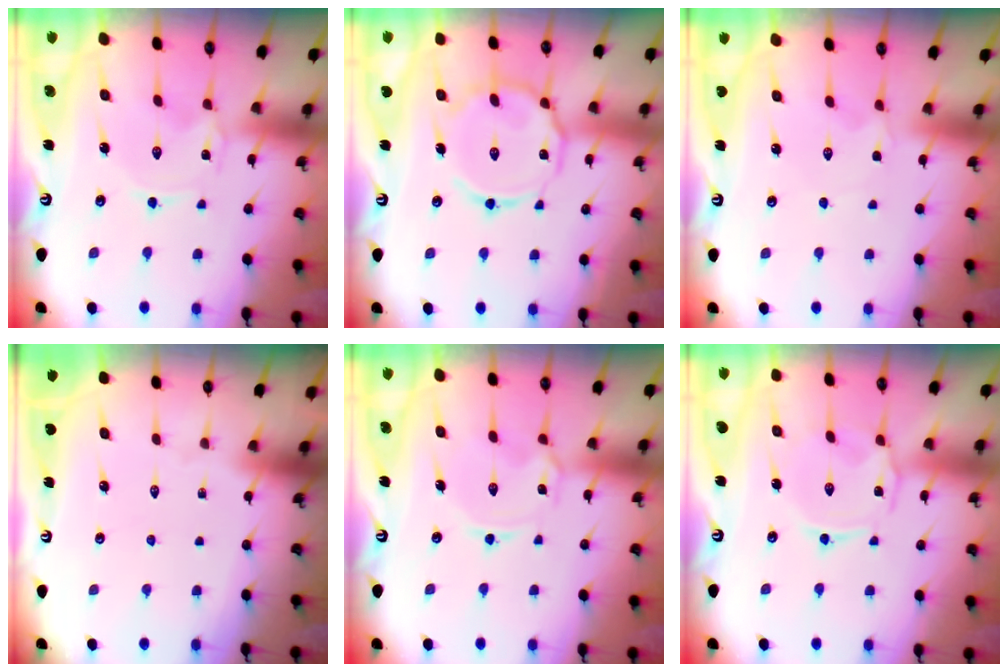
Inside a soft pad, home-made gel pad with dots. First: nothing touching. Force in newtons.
{"total": 13.9, "press": 13.9, "slide": 1.2}
{"total": 1.3, "press": 1.3, "slide": 0.4}
{"total": 0.0}
{"total": 2.8, "press": 2.7, "slide": 0.5}
{"total": 1.9, "press": 1.9, "slide": 0.3}